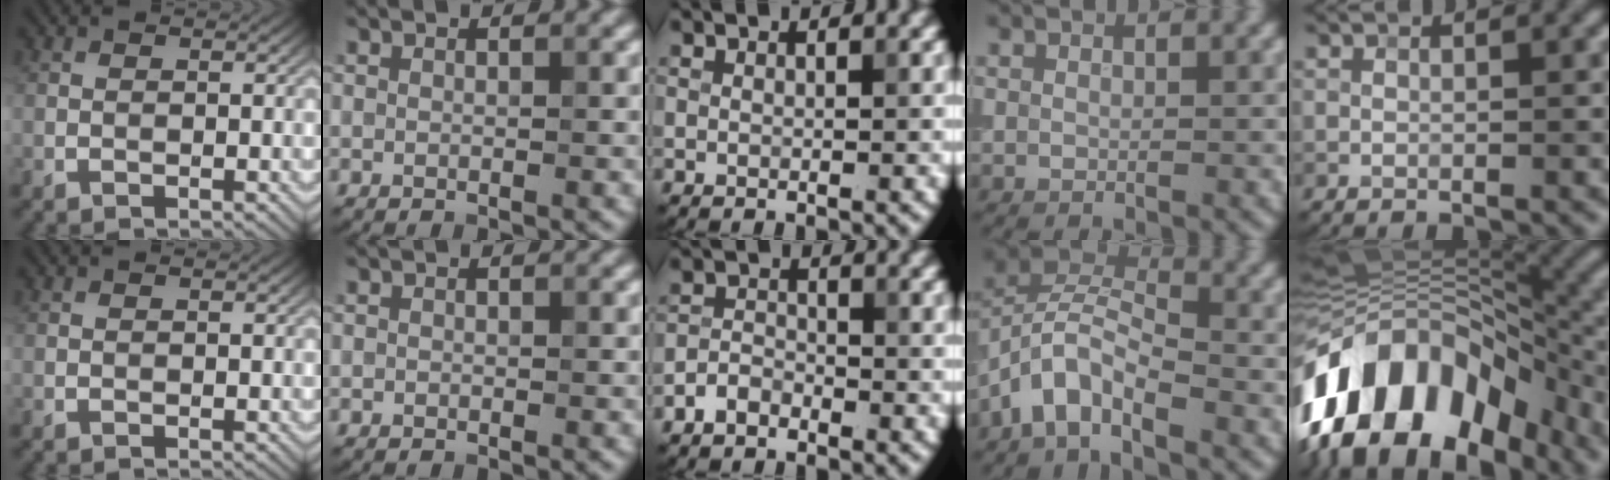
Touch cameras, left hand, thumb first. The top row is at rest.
{"middle": {"total": 1.9, "force": [-1.4, 1.1, 0.8], "torque": [-0.011, 0.006, -0.031]}, "ring": {"total": 5.0, "force": [-3.2, 2.2, 3.3], "torque": [-0.057, 0.010, -0.071]}, "little": {"total": 16.8, "force": [-7.0, 9.5, 12.0], "torque": [-0.219, 0.035, -0.139]}}